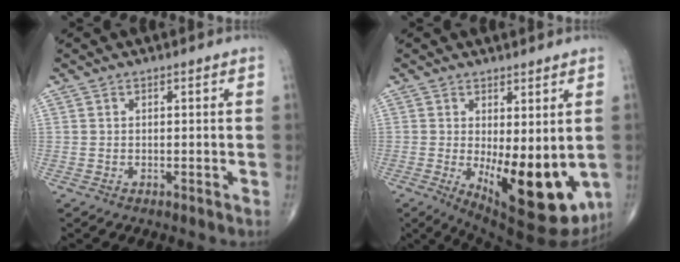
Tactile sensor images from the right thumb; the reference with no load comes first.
{"total": 15.9, "force": [-2.2, 6.5, 14.4], "torque": [-0.199, -0.036, -0.010]}